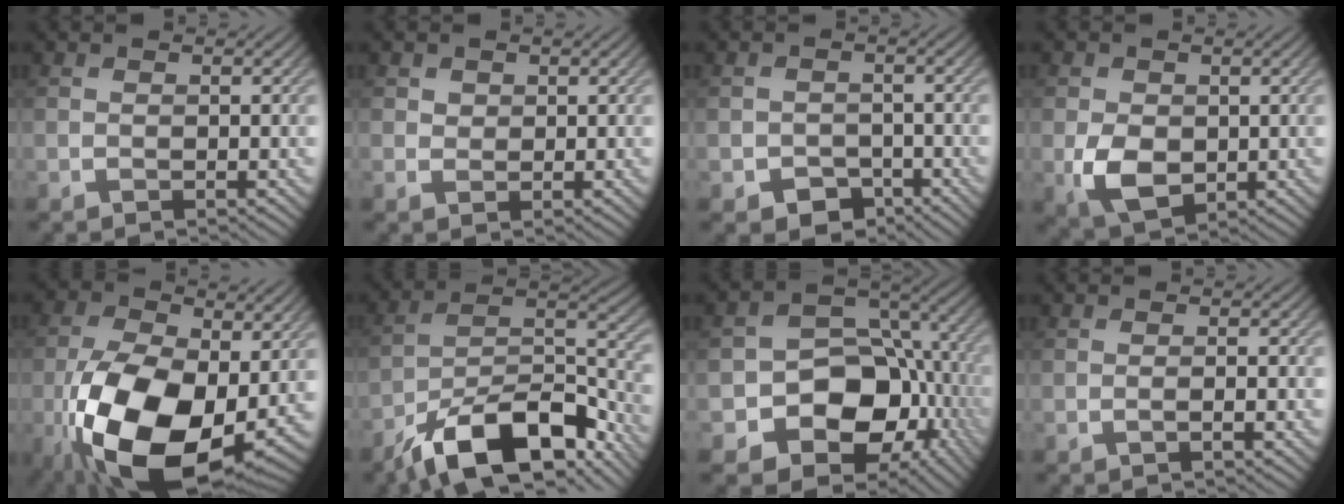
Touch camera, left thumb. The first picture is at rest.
{"total": 1.3, "force": [0.7, 1.1, 0.4], "torque": [-0.008, -0.002, 0.011]}
{"total": 3.7, "force": [-2.2, 2.7, 1.4], "torque": [-0.020, -0.009, -0.042]}
{"total": 5.4, "force": [-0.6, 4.0, 3.7], "torque": [-0.084, -0.009, -0.013]}
{"total": 18.5, "force": [-4.7, 10.7, 14.4], "torque": [-0.286, -0.042, -0.073]}
{"total": 15.5, "force": [-10.9, 5.5, 9.6], "torque": [-0.170, -0.009, -0.196]}
{"total": 13.5, "force": [-4.4, 10.3, 7.5], "torque": [-0.125, -0.023, -0.083]}
{"total": 1.0, "force": [-0.3, 0.1, 0.9], "torque": [-0.018, 0.001, -0.010]}